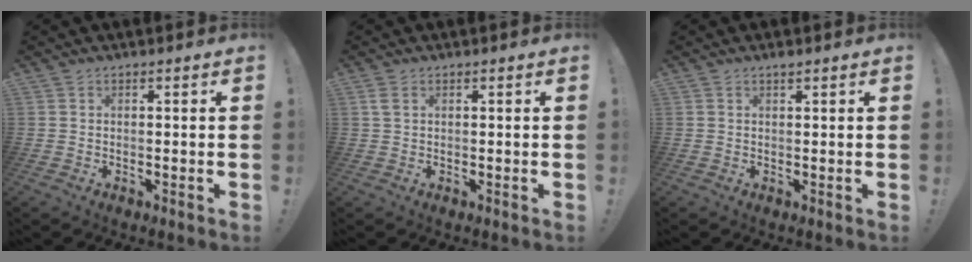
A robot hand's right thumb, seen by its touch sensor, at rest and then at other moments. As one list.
[{"total": 2.0, "force": [1.1, 1.0, 1.3], "torque": [-0.020, 0.000, 0.018]}, {"total": 0.9, "force": [0.8, -0.3, 0.2], "torque": [-0.001, -0.004, 0.014]}]